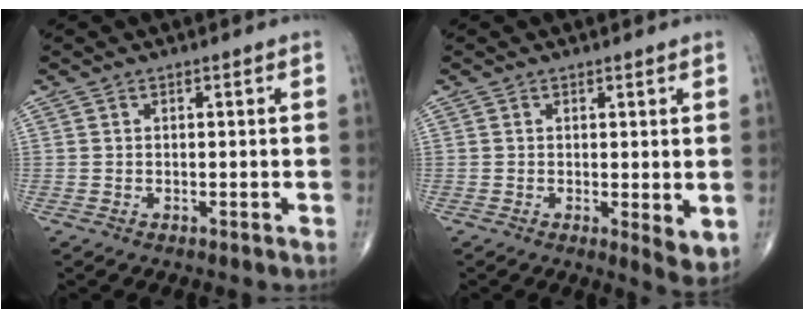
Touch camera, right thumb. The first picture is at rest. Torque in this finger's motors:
{"motor_torque": [-0.44, 0.16, -0.05, -0.14, 0.00]}